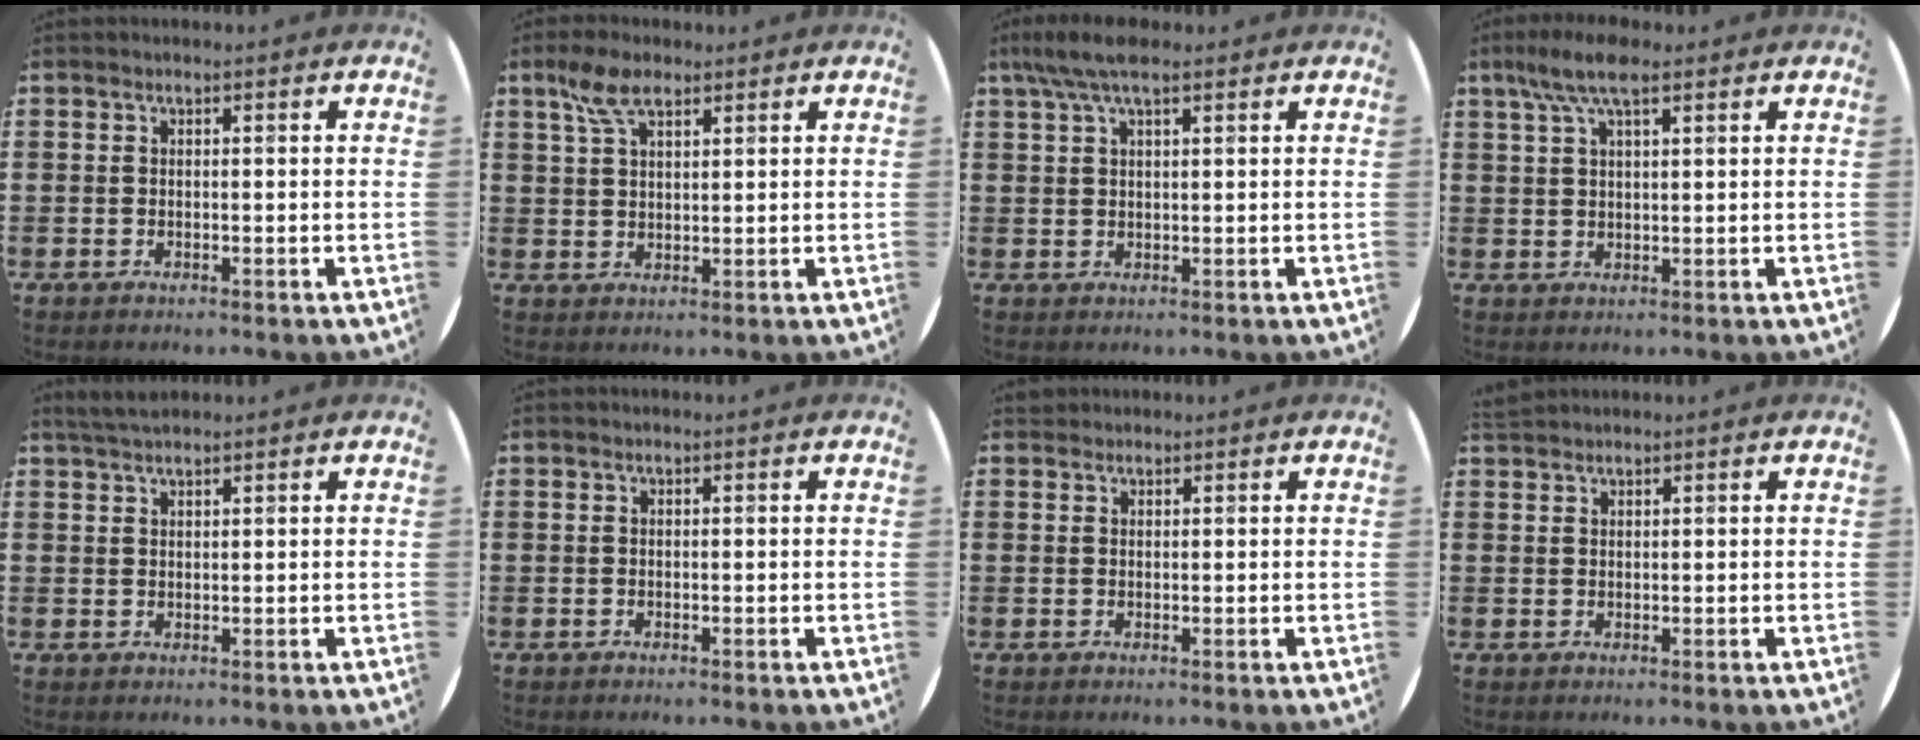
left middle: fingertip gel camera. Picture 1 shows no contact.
{"total": 5.3, "force": [3.3, 2.3, 3.4], "torque": [-0.075, 0.009, 0.059]}
{"total": 4.8, "force": [3.1, 1.4, 3.3], "torque": [-0.070, 0.008, 0.055]}
{"total": 6.2, "force": [3.9, 2.0, 4.3], "torque": [-0.093, 0.008, 0.068]}
{"total": 2.4, "force": [2.2, 0.4, 1.0], "torque": [-0.022, 0.005, 0.040]}
{"total": 0.0}
{"total": 0.8, "force": [0.7, 0.3, -0.2], "torque": [0.012, 0.000, 0.012]}
{"total": 1.2, "force": [1.1, 0.1, -0.1], "torque": [0.002, 0.003, 0.022]}